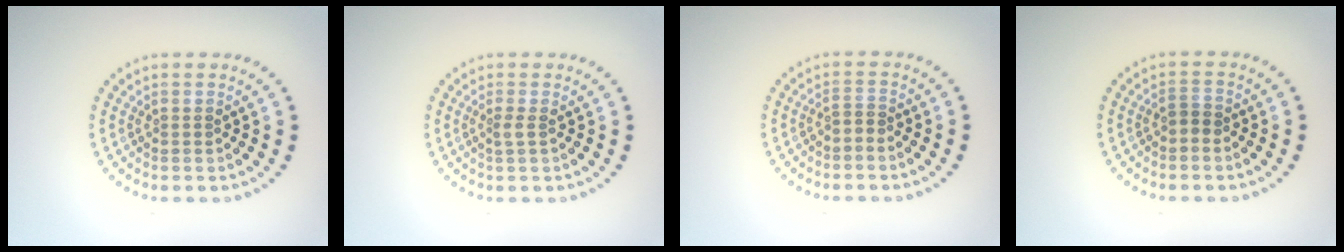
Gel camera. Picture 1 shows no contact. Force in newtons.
{"total": 0.9, "press": 0.7, "slide": 0.6}
{"total": 0.7, "press": 0.5, "slide": 0.5}
{"total": 1.1, "press": 1.0, "slide": 0.5}